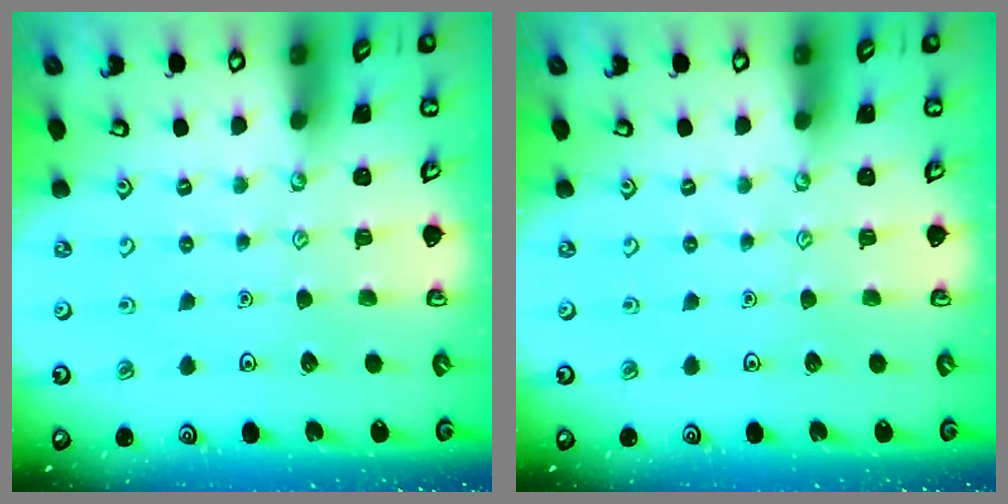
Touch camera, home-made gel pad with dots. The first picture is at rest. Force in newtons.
{"total": 0.0}